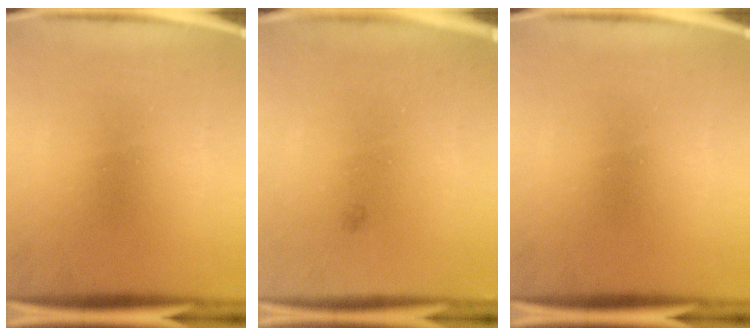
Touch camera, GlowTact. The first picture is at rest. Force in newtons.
{"total": 0.6}
{"total": 0.0}